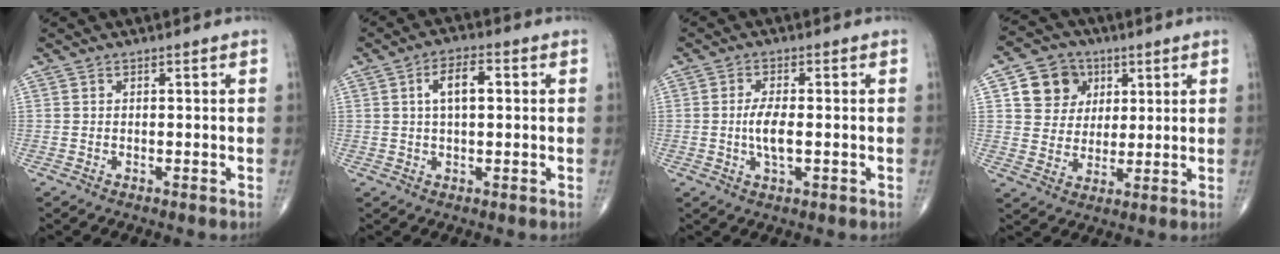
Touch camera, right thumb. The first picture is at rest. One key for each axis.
{"total": 6.2, "fx": 1.3, "fy": 2.8, "fz": 5.4, "tx": -0.092, "ty": 0.010, "tz": 0.020}
{"total": 4.9, "fx": -0.5, "fy": 1.7, "fz": 4.5, "tx": -0.095, "ty": -0.004, "tz": -0.012}
{"total": 9.7, "fx": 3.6, "fy": 8.4, "fz": 3.3, "tx": -0.019, "ty": -0.008, "tz": 0.061}